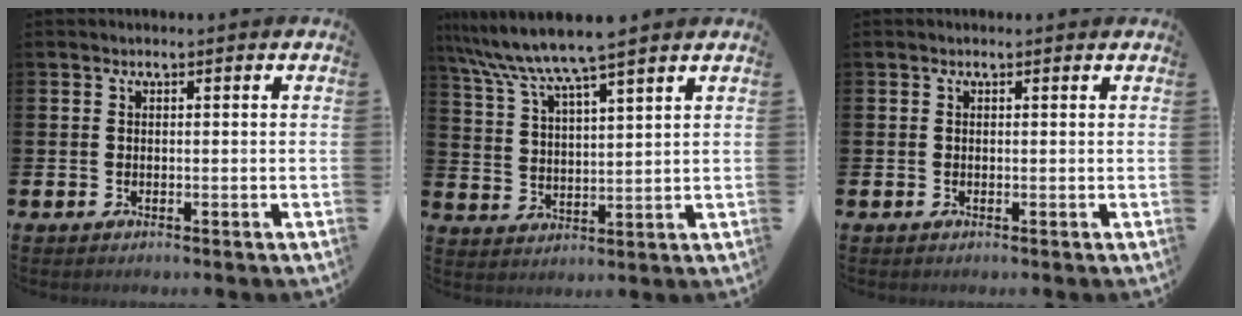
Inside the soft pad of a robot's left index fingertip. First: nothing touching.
{"total": 8.0, "force": [7.2, 0.2, 3.4], "torque": [-0.097, -0.030, 0.128]}
{"total": 0.0}